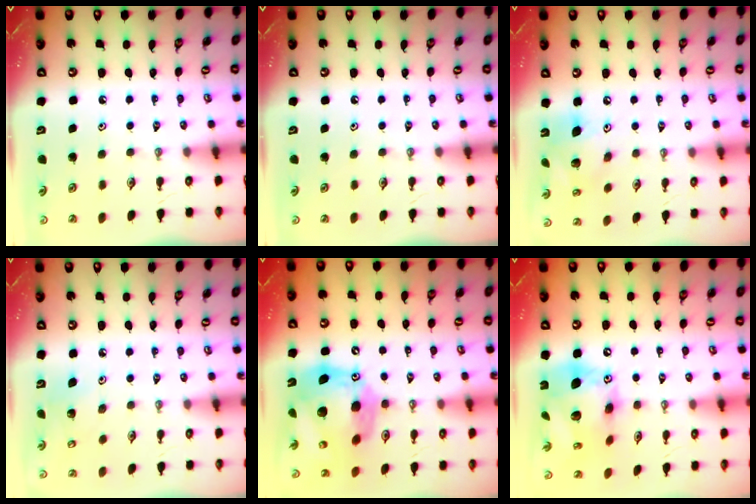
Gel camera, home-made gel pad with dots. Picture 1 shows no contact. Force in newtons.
{"total": 0.0}
{"total": 13.4, "press": 13.1, "slide": 2.7}
{"total": 5.1, "press": 4.6, "slide": 2.1}
{"total": 20.7, "press": 20.6, "slide": 2.0}
{"total": 18.2, "press": 18.2, "slide": 1.3}